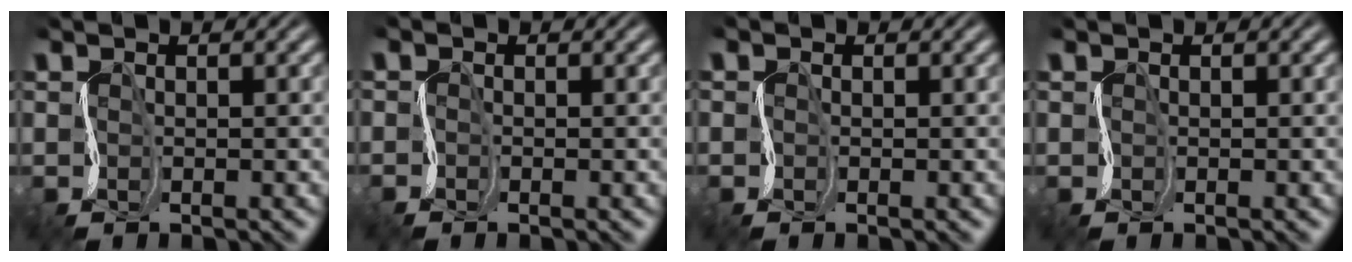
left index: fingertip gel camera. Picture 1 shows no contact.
{"total": 0.7, "force": [-0.6, 0.0, -0.1], "torque": [-0.008, -0.004, -0.006]}
{"total": 0.0}
{"total": 0.0}